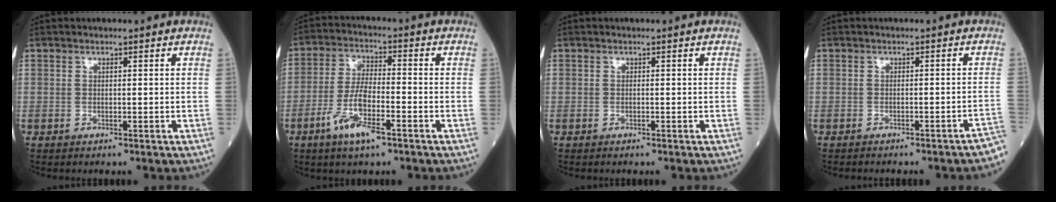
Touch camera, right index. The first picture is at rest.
{"total": 8.3, "force": [-4.2, 1.7, 6.9], "torque": [-0.142, -0.009, -0.078]}
{"total": 0.0}
{"total": 8.2, "force": [-7.7, 0.9, 2.7], "torque": [-0.012, 0.001, -0.079]}